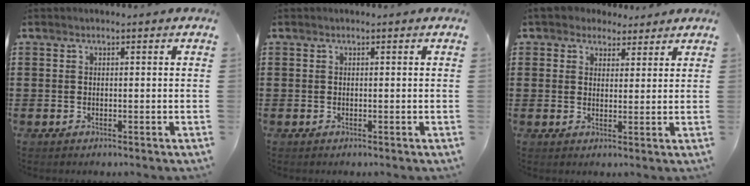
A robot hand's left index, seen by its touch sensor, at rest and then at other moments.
{"total": 0.0}
{"total": 3.5, "force": [2.9, 2.0, 0.3], "torque": [-0.020, 0.006, 0.054]}